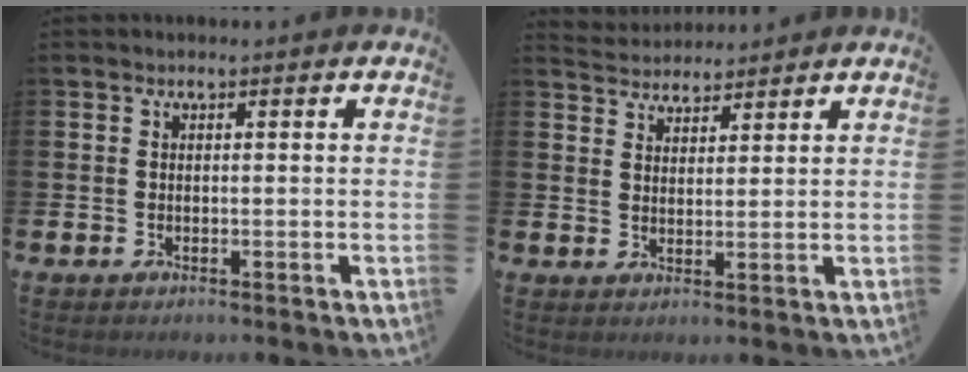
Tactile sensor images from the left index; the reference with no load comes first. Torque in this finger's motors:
{"motor_torque": [-0.53, -1.35, 0.00, -0.01]}